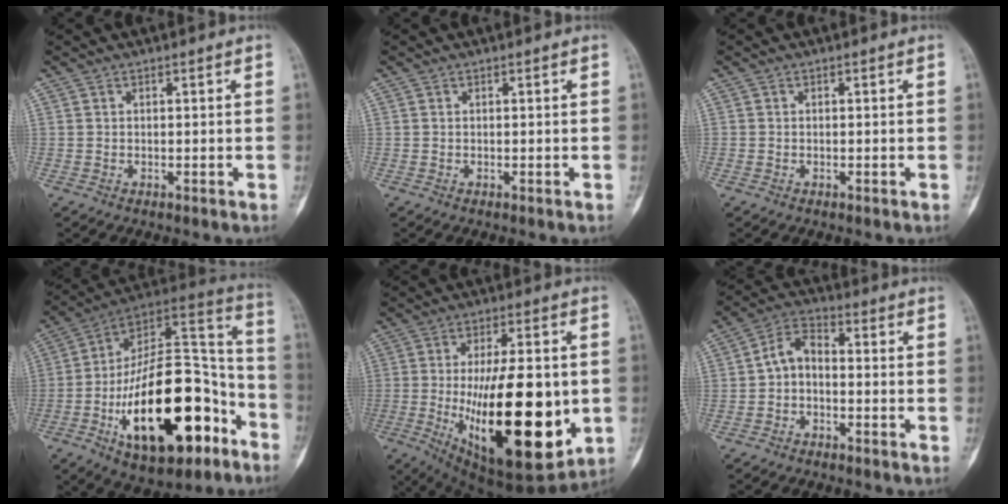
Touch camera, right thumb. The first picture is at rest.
{"total": 0.0}
{"total": 0.0}
{"total": 30.9, "force": [-12.4, 14.5, 24.3], "torque": [-0.376, 0.075, -0.185]}
{"total": 27.3, "force": [-3.9, 10.7, 24.8], "torque": [-0.378, -0.028, -0.037]}
{"total": 5.7, "force": [-0.9, 3.7, 4.3], "torque": [-0.066, 0.028, -0.033]}